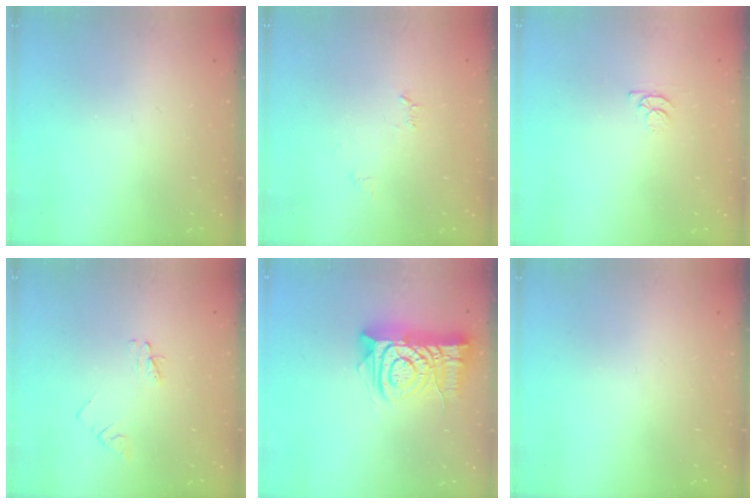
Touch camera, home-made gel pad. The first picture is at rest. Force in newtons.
{"total": 4.9, "press": 4.9, "slide": 0.5}
{"total": 4.3, "press": 4.2, "slide": 0.5}
{"total": 3.2, "press": 3.2, "slide": 0.4}
{"total": 13.2, "press": 13.2, "slide": 1.5}
{"total": 0.0}